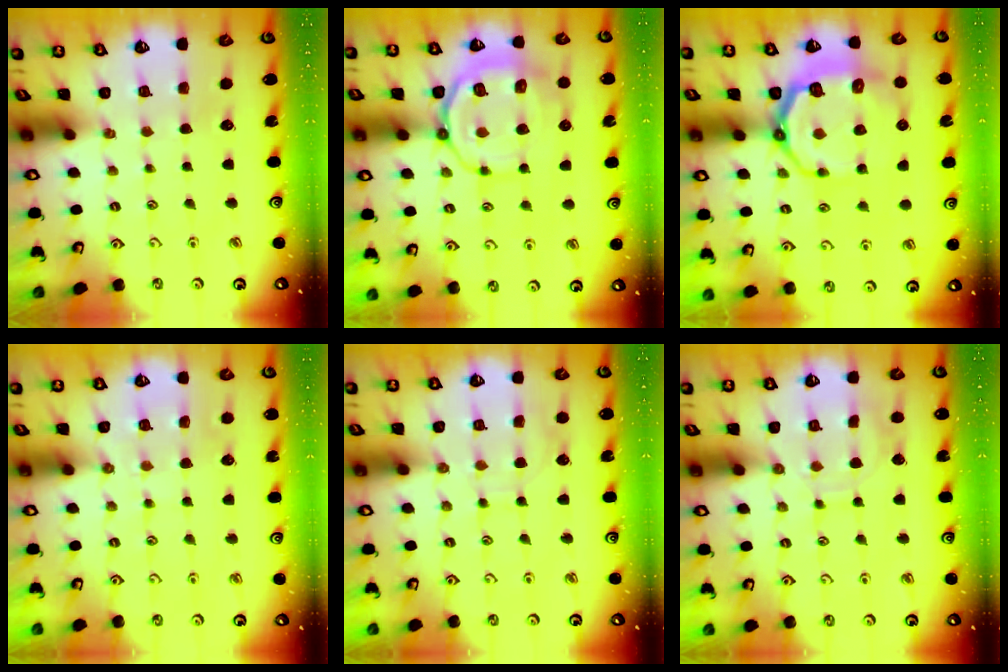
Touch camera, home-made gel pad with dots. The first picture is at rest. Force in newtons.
{"total": 11.9, "press": 11.7, "slide": 1.8}
{"total": 13.3, "press": 12.7, "slide": 3.9}
{"total": 5.8, "press": 5.7, "slide": 0.8}
{"total": 6.9, "press": 6.8, "slide": 0.5}
{"total": 8.6, "press": 8.5, "slide": 0.9}